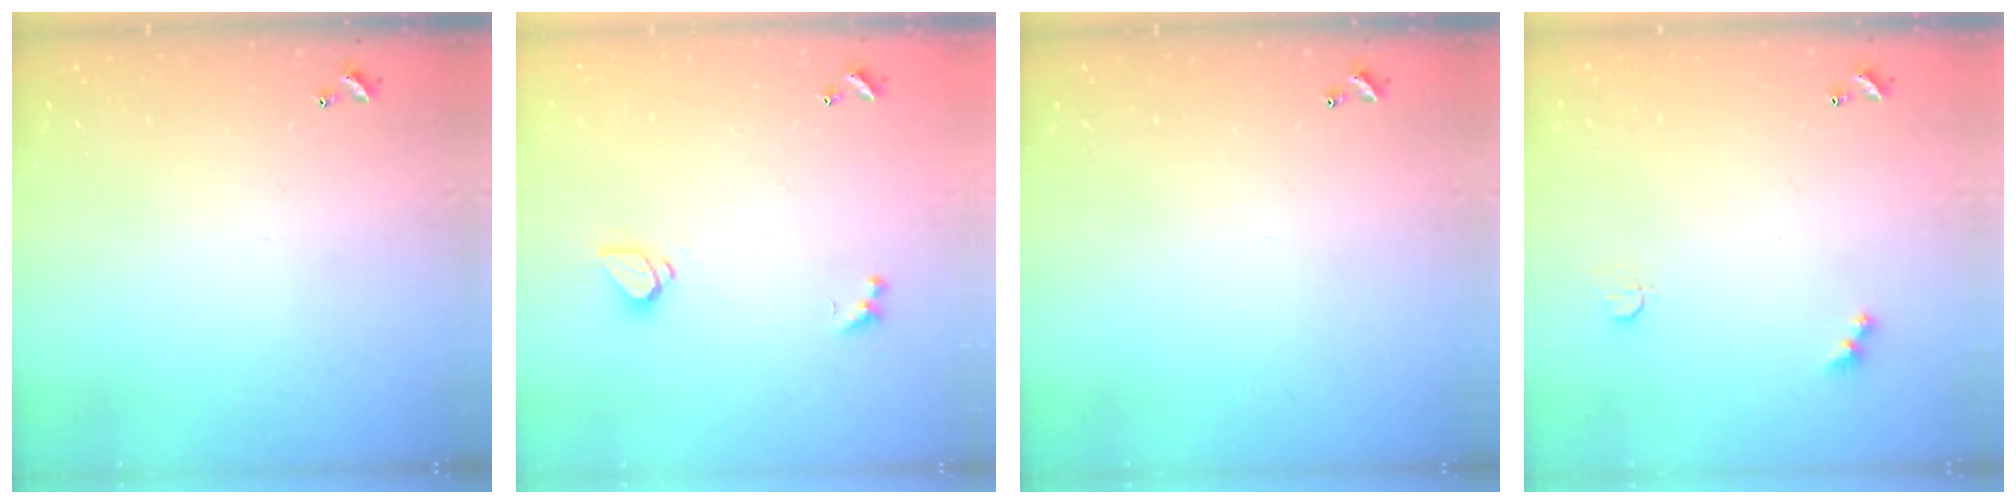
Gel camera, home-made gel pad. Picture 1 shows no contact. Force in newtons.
{"total": 1.3, "press": 1.2, "slide": 0.4}
{"total": 0.0}
{"total": 2.9, "press": 2.8, "slide": 0.7}